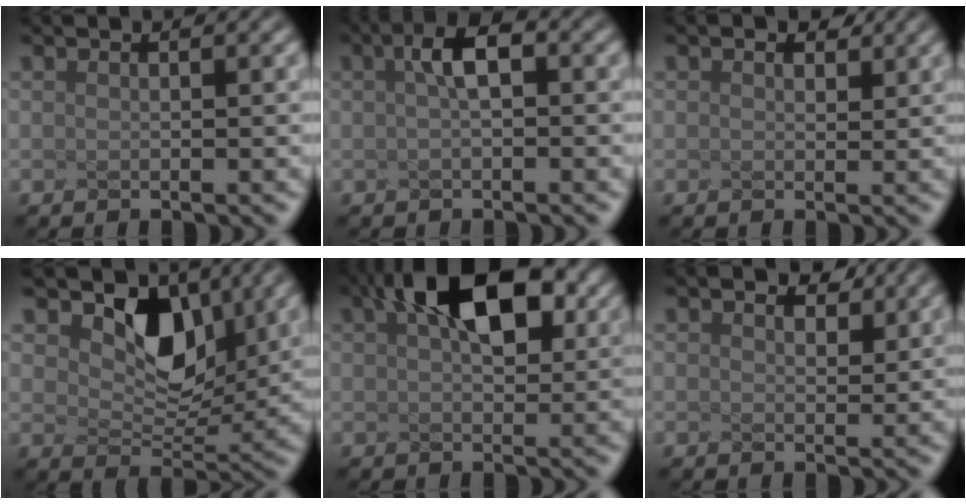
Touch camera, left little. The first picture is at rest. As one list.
[{"total": 1.6, "force": [-0.9, -0.3, 1.3], "torque": [-0.049, 0.002, 0.023]}, {"total": 0.8, "force": [0.2, -0.5, -0.6], "torque": [-0.012, -0.014, 0.025]}, {"total": 3.1, "force": [1.2, 2.2, 1.9], "torque": [-0.067, -0.028, 0.052]}, {"total": 6.7, "force": [2.3, 3.2, 5.5], "torque": [-0.104, 0.012, 0.065]}, {"total": 1.0, "force": [0.7, -0.4, -0.6], "torque": [-0.015, -0.016, 0.035]}]